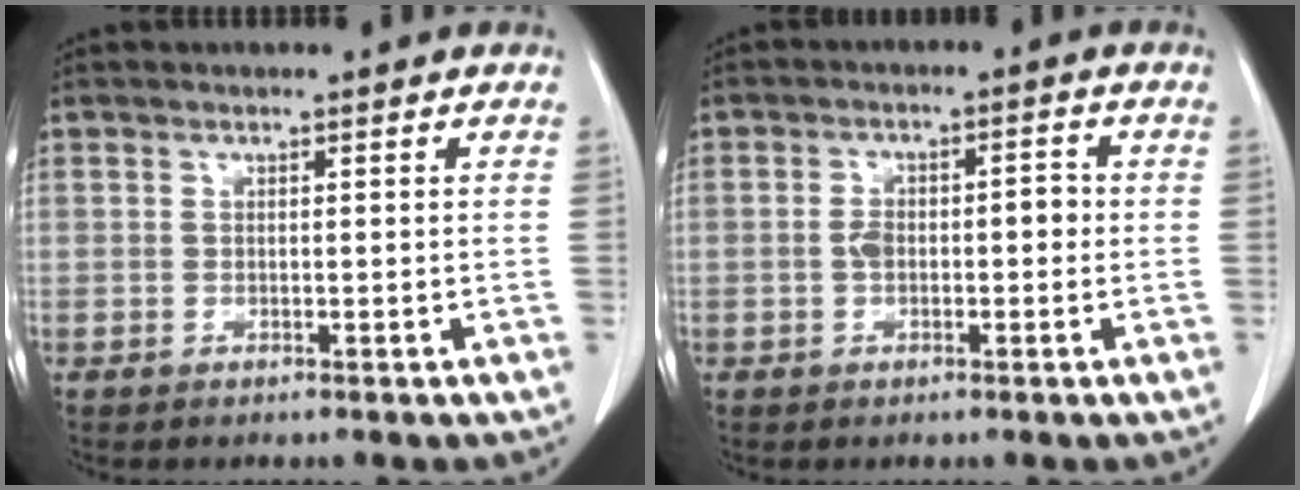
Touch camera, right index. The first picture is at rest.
{"total": 4.2, "force": [-0.4, 2.3, 3.5], "torque": [-0.062, 0.025, -0.005]}